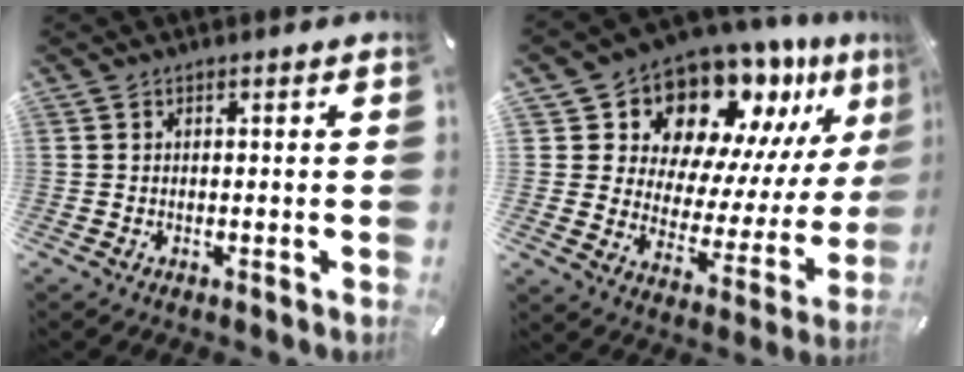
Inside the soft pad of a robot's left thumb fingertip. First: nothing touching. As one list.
[{"total": 13.4, "force": [11.8, 6.0, 2.1], "torque": [-0.044, -0.130, 0.199]}]